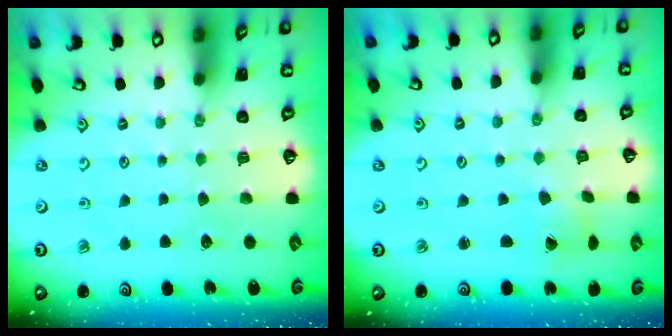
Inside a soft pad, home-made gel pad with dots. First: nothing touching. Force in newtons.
{"total": 1.6, "press": 1.6, "slide": 0.1}